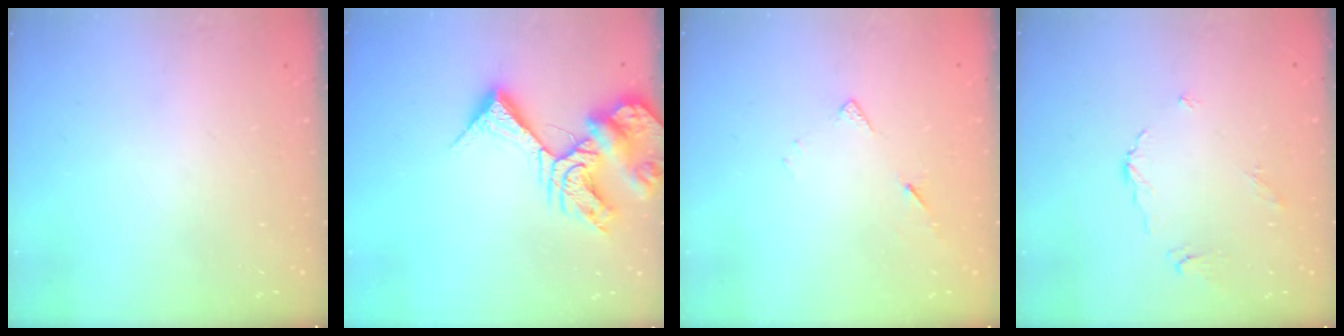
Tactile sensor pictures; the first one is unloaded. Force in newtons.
{"total": 12.5, "press": 12.4, "slide": 1.4}
{"total": 5.8, "press": 5.8, "slide": 0.7}
{"total": 4.6, "press": 4.6, "slide": 0.5}